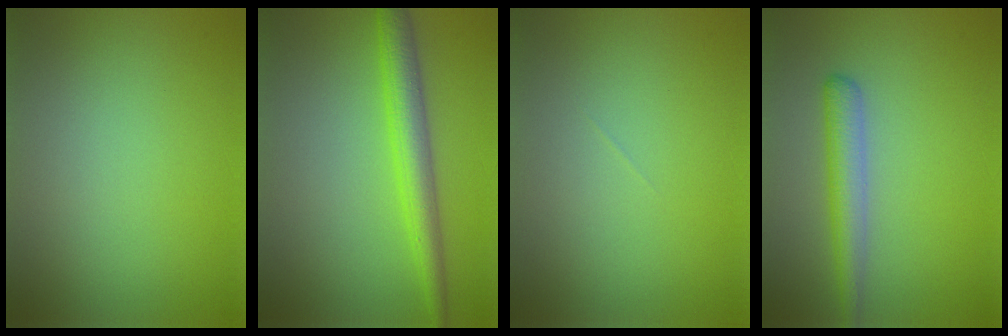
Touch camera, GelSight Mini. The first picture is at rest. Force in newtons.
{"total": 3.9, "press": 3.9, "slide": 0.1}
{"total": 0.0}
{"total": 2.9, "press": 2.9, "slide": 0.1}